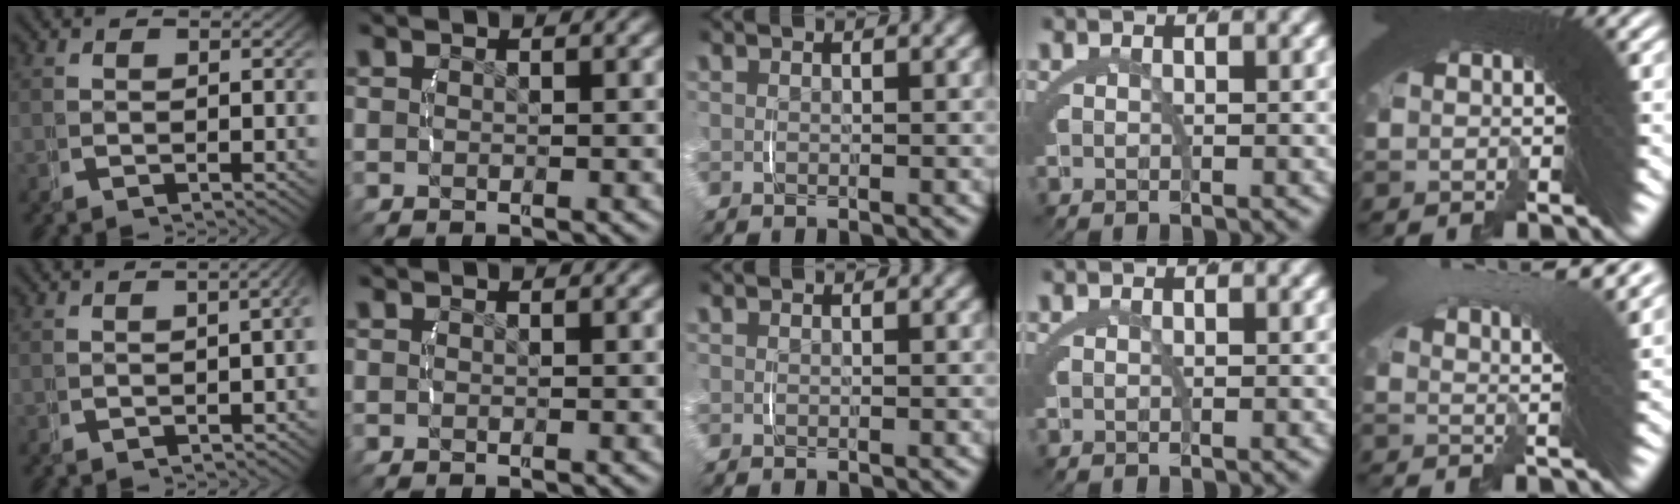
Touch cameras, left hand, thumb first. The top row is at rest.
{"thumb": {"total": 3.3, "force": [-0.5, 1.3, 3.0], "torque": [-0.034, 0.013, -0.011]}, "little": {"total": 5.9, "force": [3.9, 0.2, 4.4], "torque": [-0.047, 0.023, 0.053]}}